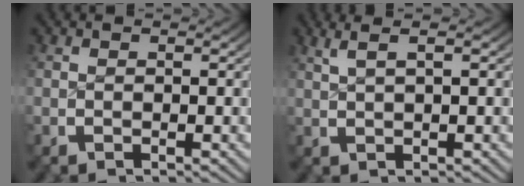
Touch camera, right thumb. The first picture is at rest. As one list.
[{"total": 2.9, "force": [1.8, 0.5, 2.2], "torque": [-0.030, 0.013, 0.033]}]